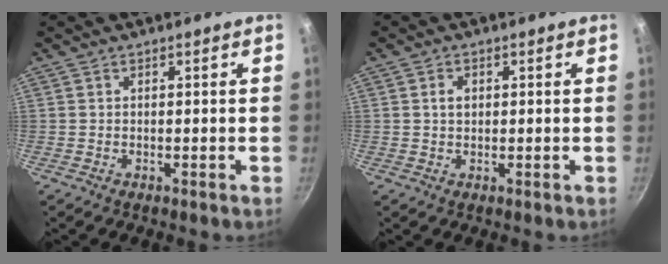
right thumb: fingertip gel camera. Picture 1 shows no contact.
{"total": 2.0, "force": [0.4, 1.5, 1.3], "torque": [-0.016, 0.003, 0.007]}